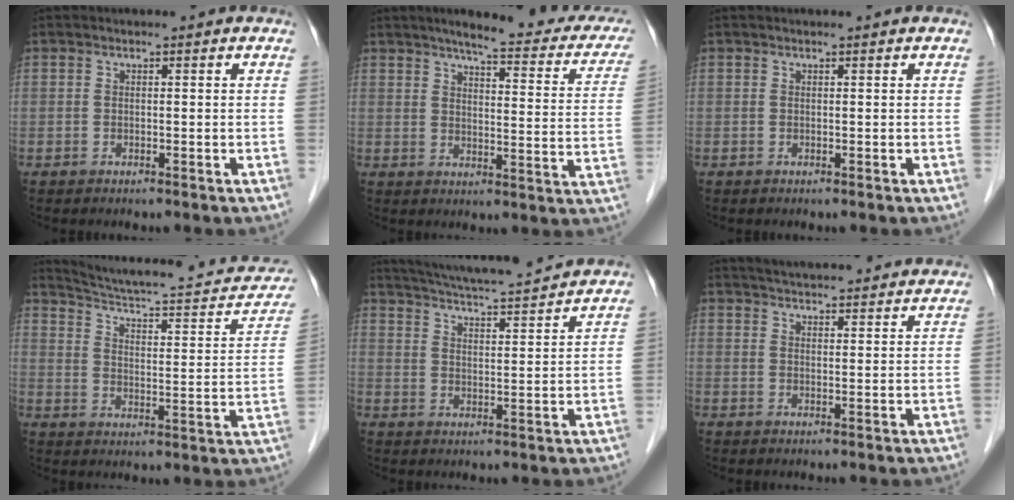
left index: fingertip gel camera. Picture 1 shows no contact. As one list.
[{"total": 19.3, "force": [16.4, 3.3, 9.6], "torque": [-0.100, -0.018, 0.182]}, {"total": 0.6, "force": [0.6, 0.0, 0.2], "torque": [-0.004, 0.008, 0.012]}, {"total": 22.2, "force": [20.5, 2.9, 8.0], "torque": [-0.102, -0.028, 0.271]}, {"total": 13.6, "force": [12.7, 0.2, 4.8], "torque": [-0.091, 0.012, 0.189]}, {"total": 14.1, "force": [13.1, 2.0, 4.8], "torque": [-0.069, 0.030, 0.173]}]